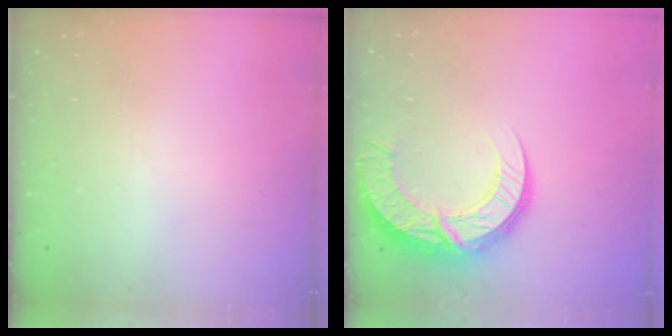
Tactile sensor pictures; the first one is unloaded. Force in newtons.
{"total": 16.6, "press": 16.5, "slide": 1.4}